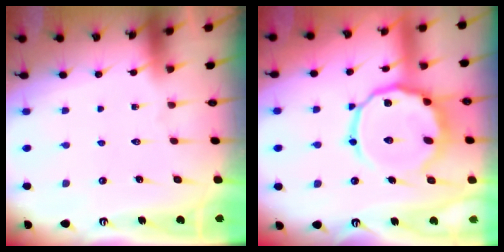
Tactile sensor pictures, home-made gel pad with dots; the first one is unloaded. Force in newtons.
{"total": 14.5, "press": 14.4, "slide": 1.6}